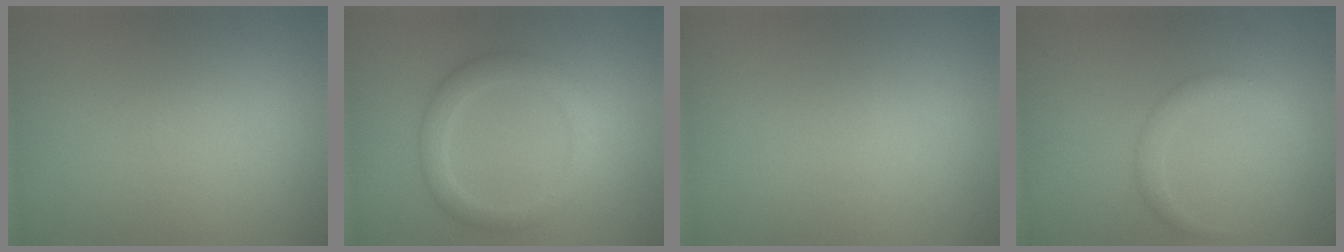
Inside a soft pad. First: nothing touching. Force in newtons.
{"total": 1.9, "press": 1.9, "slide": 0.2}
{"total": 0.0}
{"total": 1.5, "press": 1.5, "slide": 0.1}